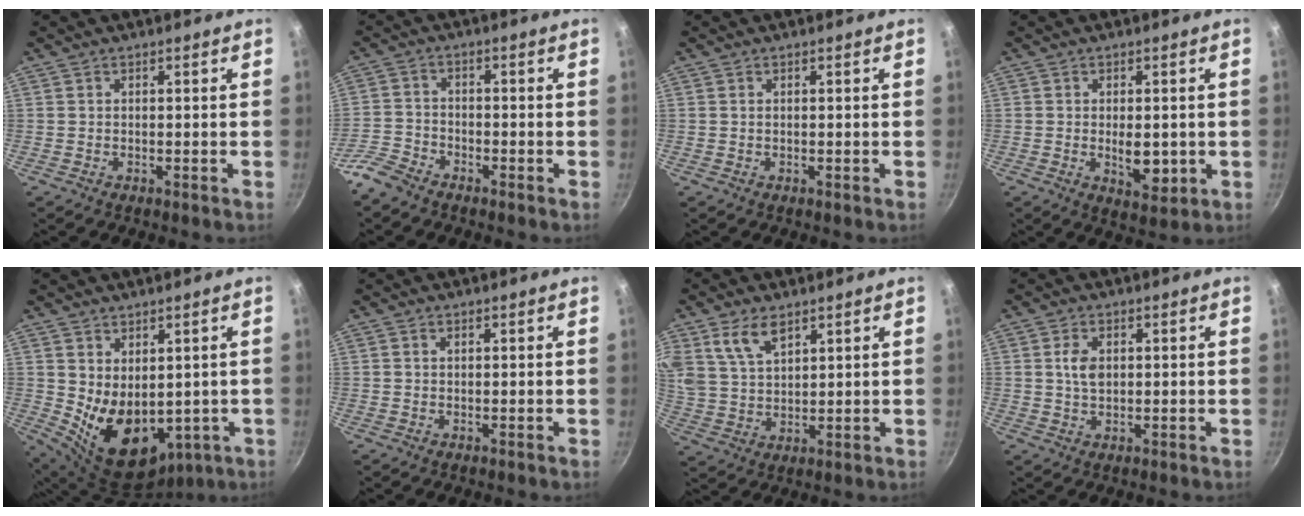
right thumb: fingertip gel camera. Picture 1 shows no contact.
{"total": 5.1, "force": [-4.1, 2.4, 1.7], "torque": [-0.029, 0.035, -0.091]}
{"total": 0.0}
{"total": 6.0, "force": [-0.6, 3.2, 5.1], "torque": [-0.063, -0.014, -0.002]}
{"total": 13.1, "force": [0.4, 9.0, 9.4], "torque": [-0.127, -0.033, 0.040]}
{"total": 0.6, "force": [0.2, 0.4, 0.3], "torque": [-0.004, 0.002, 0.004]}
{"total": 8.1, "force": [4.7, 4.5, 4.8], "torque": [-0.079, -0.021, 0.100]}
{"total": 4.0, "force": [0.8, 2.6, 2.9], "torque": [-0.047, 0.000, 0.014]}